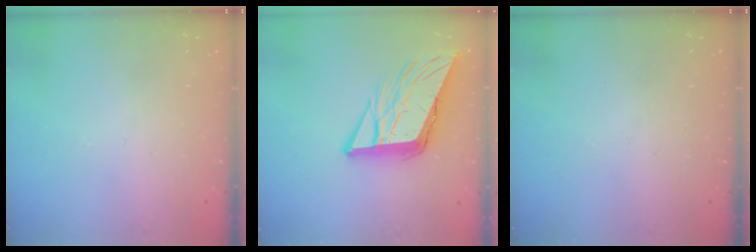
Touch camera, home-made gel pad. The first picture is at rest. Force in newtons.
{"total": 11.0, "press": 10.7, "slide": 2.3}
{"total": 0.0}